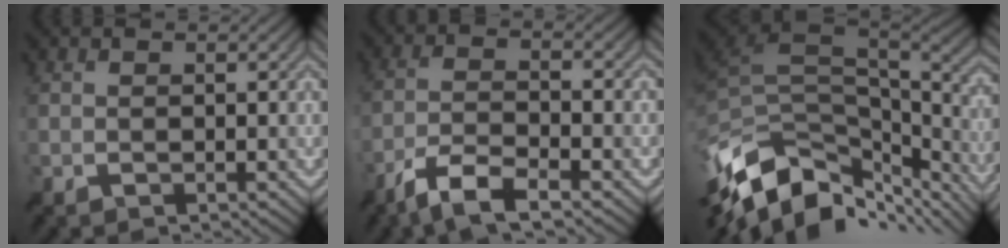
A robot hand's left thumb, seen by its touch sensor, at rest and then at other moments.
{"total": 6.5, "force": [-4.5, 1.5, 4.4], "torque": [-0.091, 0.002, -0.092]}
{"total": 14.3, "force": [-6.5, 8.5, 9.6], "torque": [-0.235, -0.029, -0.104]}